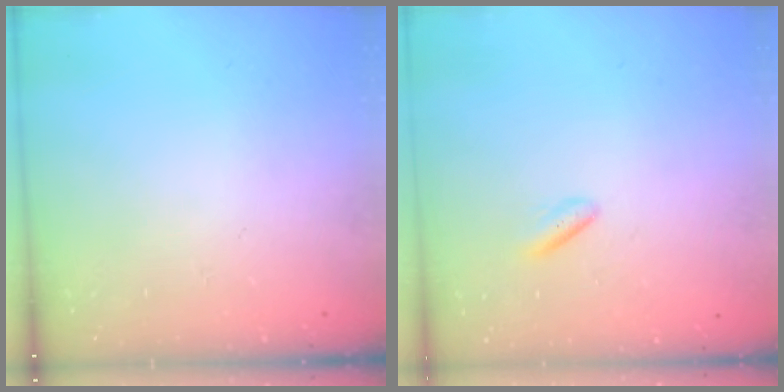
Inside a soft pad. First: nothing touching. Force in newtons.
{"total": 2.0, "press": 1.7, "slide": 1.0}